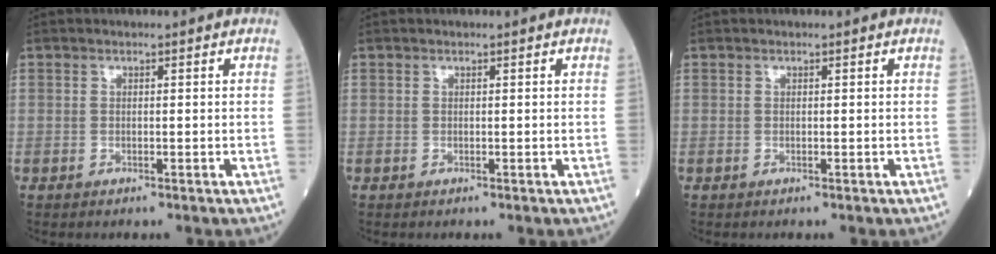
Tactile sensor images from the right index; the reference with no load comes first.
{"total": 0.0}
{"total": 0.0}